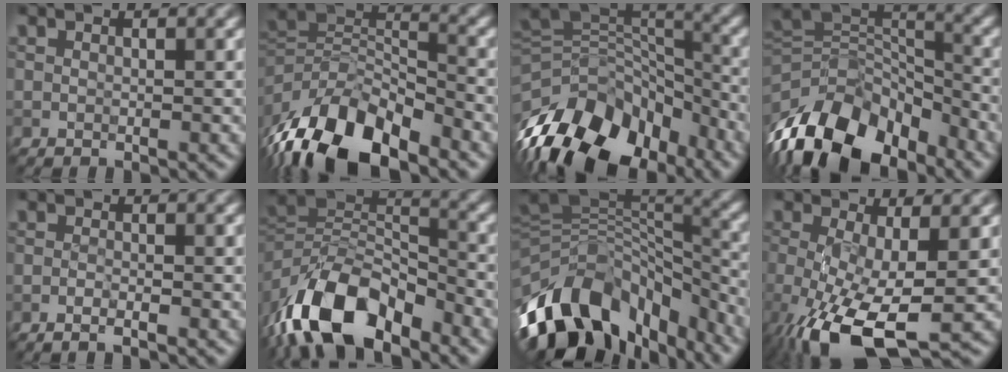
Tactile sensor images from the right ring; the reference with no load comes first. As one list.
[{"total": 11.8, "force": [-6.9, 5.5, 7.8], "torque": [-0.138, -0.004, -0.133]}, {"total": 13.9, "force": [-7.6, 8.3, 8.1], "torque": [-0.166, 0.015, -0.134]}, {"total": 12.6, "force": [-7.2, 7.4, 7.2], "torque": [-0.141, 0.012, -0.135]}, {"total": 1.3, "force": [-0.8, 0.3, 1.0], "torque": [-0.013, -0.002, -0.016]}, {"total": 11.9, "force": [-6.7, 5.6, 8.1], "torque": [-0.147, 0.005, -0.133]}, {"total": 14.0, "force": [-7.6, 8.7, 7.9], "torque": [-0.161, 0.014, -0.123]}, {"total": 10.0, "force": [-3.6, 3.7, 8.6], "torque": [-0.179, -0.026, -0.061]}]